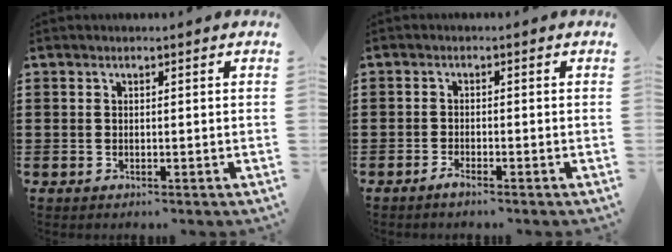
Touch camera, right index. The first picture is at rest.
{"total": 1.2, "force": [-1.1, -0.1, 0.6], "torque": [-0.020, -0.010, -0.021]}